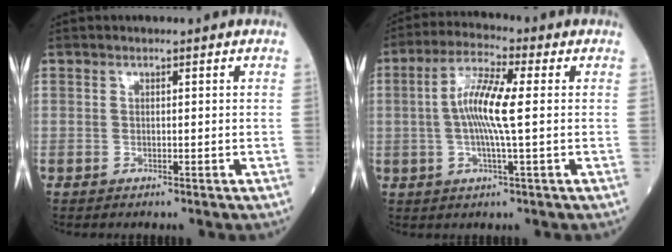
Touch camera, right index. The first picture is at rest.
{"total": 8.6, "force": [0.3, 0.6, 8.6], "torque": [-0.171, 0.006, -0.002]}